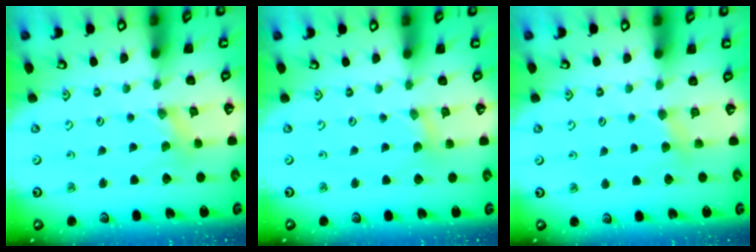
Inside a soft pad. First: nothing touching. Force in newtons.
{"total": 0.0}
{"total": 2.9, "press": 2.9, "slide": 0.5}